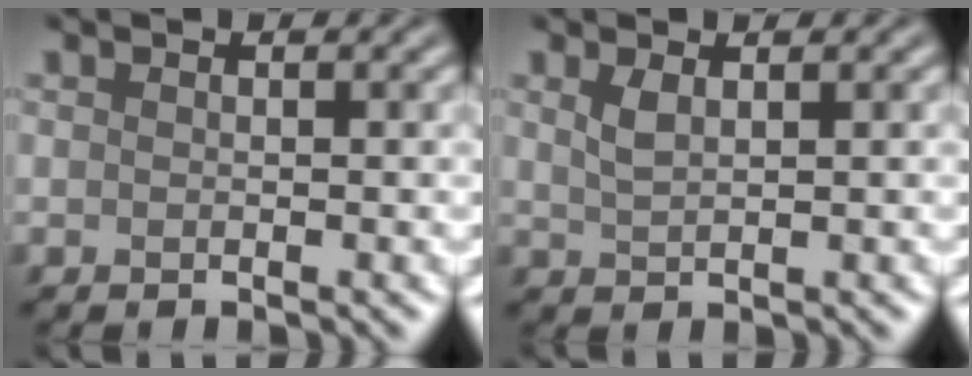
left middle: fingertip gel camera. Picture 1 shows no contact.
{"total": 1.4, "force": [0.8, 0.5, 1.1], "torque": [-0.027, -0.001, 0.019]}